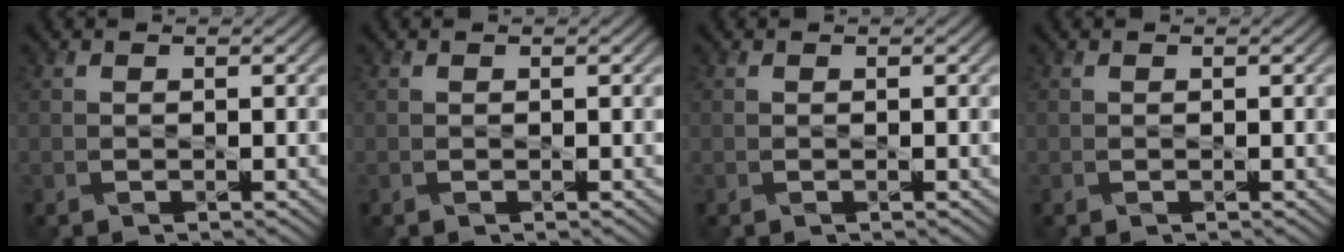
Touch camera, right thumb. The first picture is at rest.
{"total": 0.0}
{"total": 0.0}
{"total": 0.0}